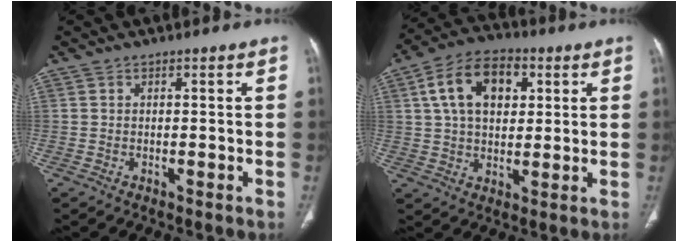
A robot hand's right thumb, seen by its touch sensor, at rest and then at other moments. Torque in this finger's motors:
{"motor_torque": [1.33, 2.32, 0.73, -0.58, 0.40]}